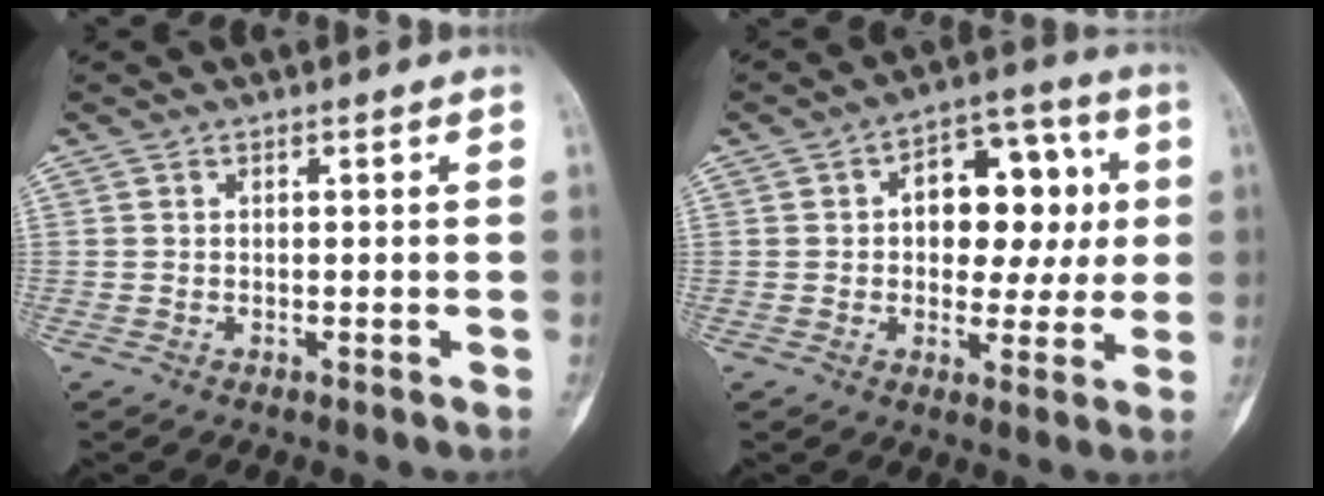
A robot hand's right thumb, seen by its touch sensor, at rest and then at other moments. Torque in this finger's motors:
{"motor_torque": [1.08, 2.09, 0.69, -0.59, 0.22]}